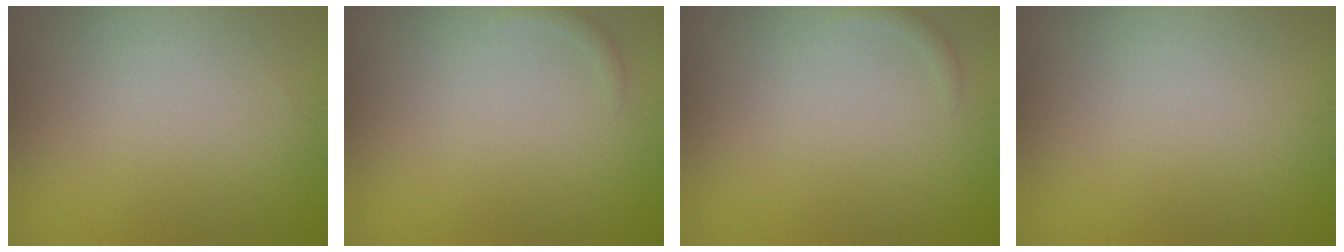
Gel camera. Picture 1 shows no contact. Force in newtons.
{"total": 0.6, "press": 0.6, "slide": 0.0}
{"total": 0.6, "press": 0.6, "slide": 0.0}
{"total": 0.0}